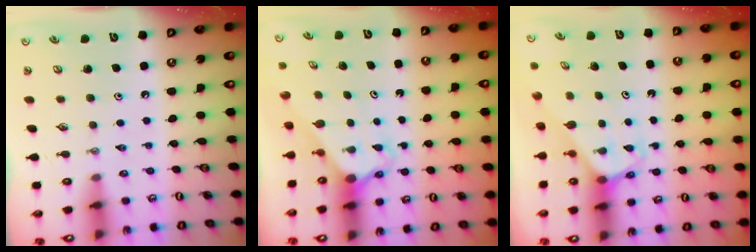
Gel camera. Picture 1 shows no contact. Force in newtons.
{"total": 2.7, "press": 2.7, "slide": 0.2}
{"total": 2.6, "press": 2.6, "slide": 0.1}